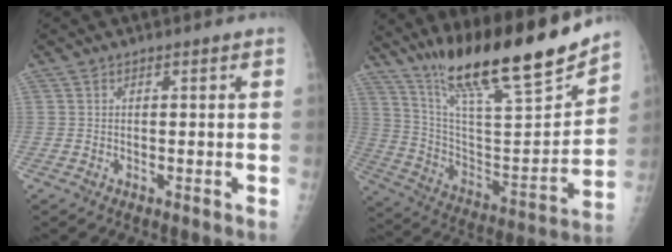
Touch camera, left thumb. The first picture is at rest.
{"total": 25.5, "force": [19.7, 3.9, 15.7], "torque": [-0.236, -0.089, 0.338]}